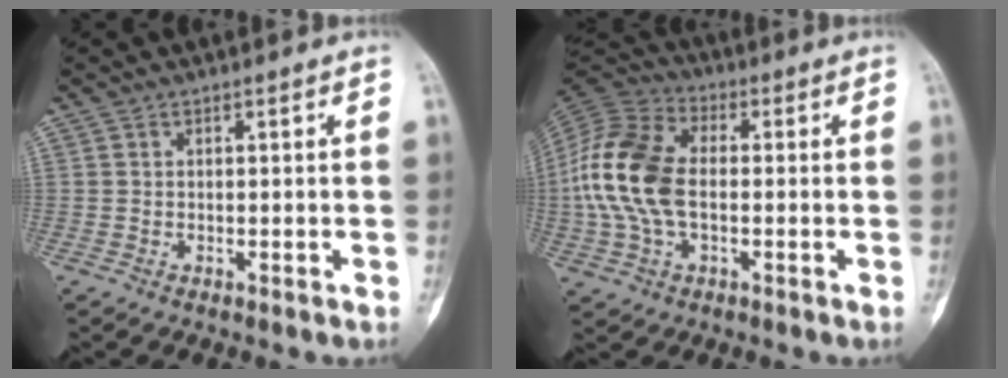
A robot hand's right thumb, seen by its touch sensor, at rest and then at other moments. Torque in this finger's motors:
{"motor_torque": [1.85, 1.14, 0.94, -1.17, 0.32]}